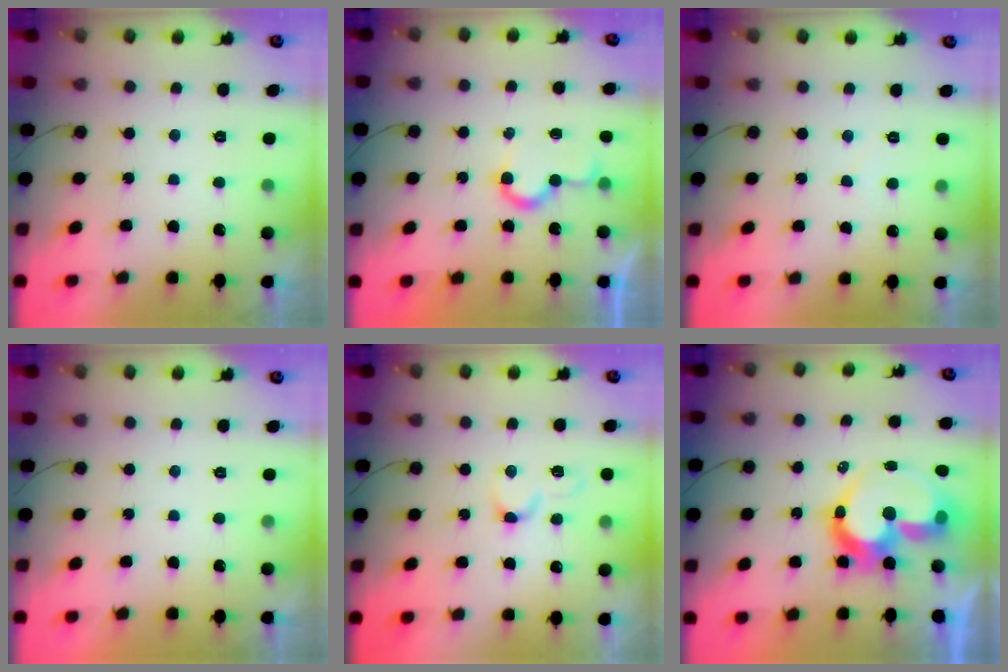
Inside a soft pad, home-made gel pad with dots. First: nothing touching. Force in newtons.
{"total": 5.8, "press": 5.8, "slide": 0.6}
{"total": 2.9, "press": 2.9, "slide": 0.2}
{"total": 1.7, "press": 1.6, "slide": 0.0}
{"total": 4.4, "press": 4.3, "slide": 0.6}
{"total": 15.1, "press": 14.8, "slide": 2.9}